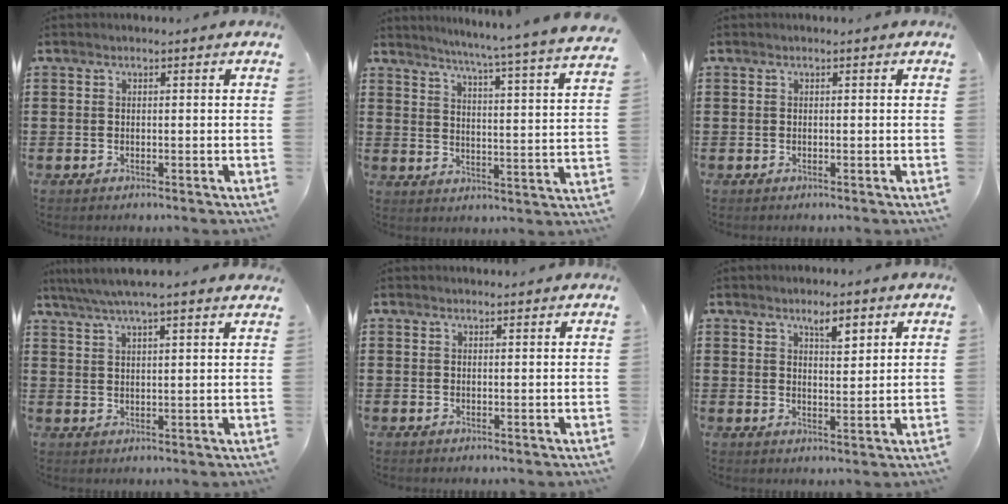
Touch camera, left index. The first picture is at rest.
{"total": 5.3, "force": [4.5, -1.6, 2.4], "torque": [-0.058, -0.052, 0.064]}
{"total": 0.0}
{"total": 4.9, "force": [4.2, -0.1, 2.4], "torque": [-0.058, -0.014, 0.074]}
{"total": 0.8, "force": [0.8, 0.0, 0.1], "torque": [-0.005, -0.002, 0.016]}
{"total": 3.9, "force": [2.7, 1.3, 2.4], "torque": [-0.036, 0.000, 0.045]}